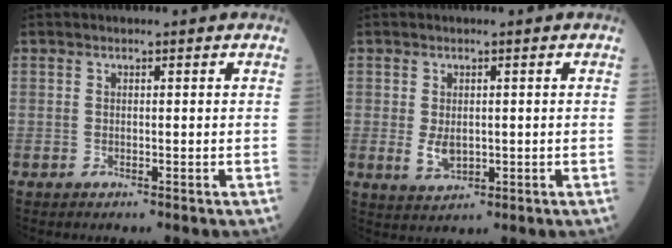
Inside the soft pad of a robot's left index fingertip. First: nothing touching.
{"total": 3.3, "force": [-0.2, 2.0, 2.6], "torque": [-0.053, -0.008, 0.005]}